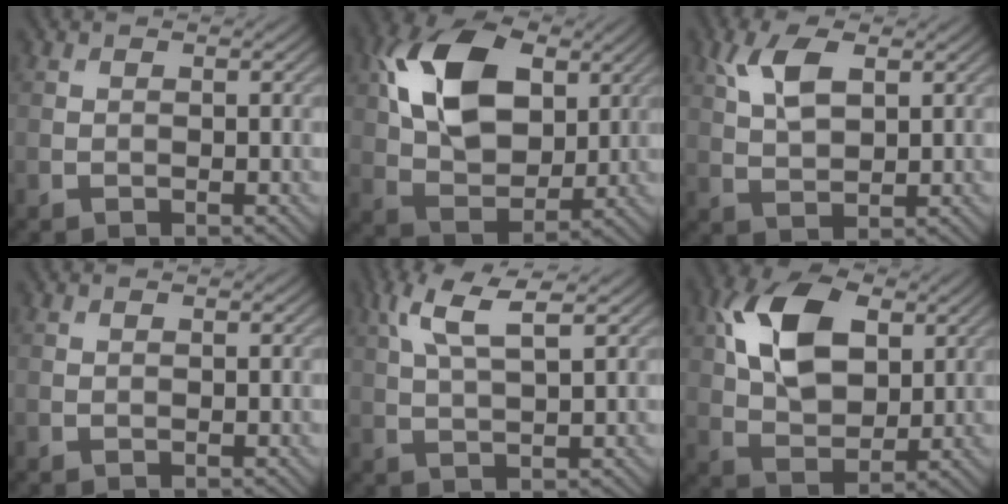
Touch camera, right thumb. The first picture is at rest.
{"total": 13.9, "force": [4.3, 8.9, 9.8], "torque": [-0.209, 0.018, 0.074]}
{"total": 5.6, "force": [2.3, 2.8, 4.3], "torque": [-0.099, 0.004, 0.044]}
{"total": 0.0}
{"total": 6.2, "force": [3.1, 1.5, 5.1], "torque": [-0.114, 0.011, 0.064]}
{"total": 12.1, "force": [3.8, 7.6, 8.6], "torque": [-0.192, 0.018, 0.066]}